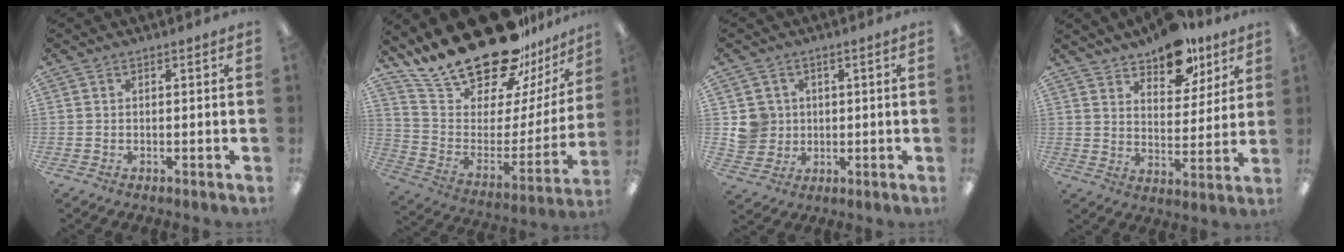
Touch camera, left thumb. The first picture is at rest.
{"total": 25.1, "force": [21.5, 8.4, 10.0], "torque": [-0.173, -0.158, 0.388]}
{"total": 6.0, "force": [1.3, 5.8, 0.8], "torque": [-0.009, 0.004, 0.027]}
{"total": 12.6, "force": [9.8, 6.2, 4.8], "torque": [-0.058, -0.062, 0.176]}